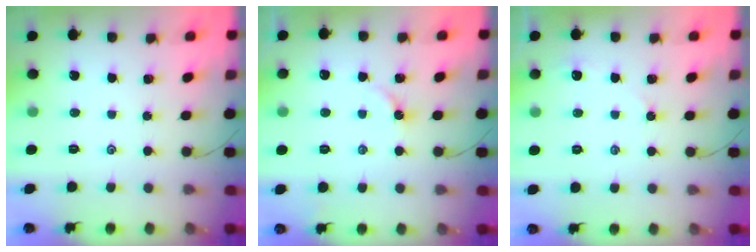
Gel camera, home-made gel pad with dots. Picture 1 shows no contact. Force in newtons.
{"total": 2.5, "press": 2.4, "slide": 0.4}
{"total": 2.3, "press": 2.3, "slide": 0.3}